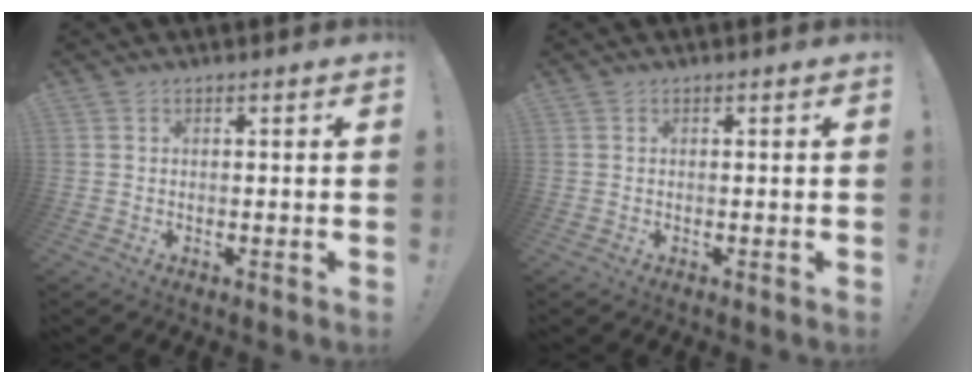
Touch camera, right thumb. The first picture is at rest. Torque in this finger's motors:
{"motor_torque": [-0.23, 0.00, -0.18, 0.08, -0.02]}